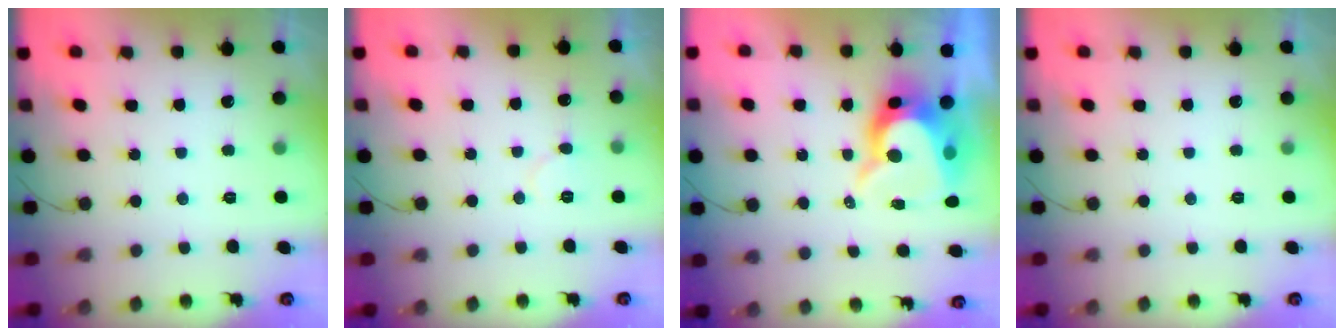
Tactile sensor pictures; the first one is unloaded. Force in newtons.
{"total": 5.4, "press": 5.4, "slide": 0.5}
{"total": 10.7, "press": 10.6, "slide": 0.7}
{"total": 0.0}